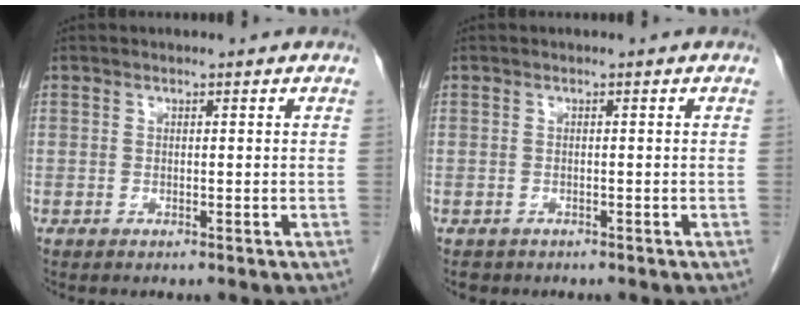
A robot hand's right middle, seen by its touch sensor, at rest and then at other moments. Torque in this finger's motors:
{"motor_torque": [0.21, -0.21, 0.09, 0.01]}